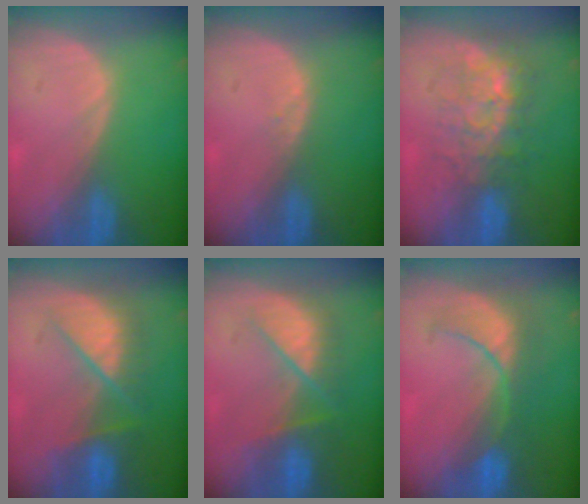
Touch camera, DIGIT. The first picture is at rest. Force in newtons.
{"total": 0.7, "press": 0.5, "slide": 0.5}
{"total": 8.4, "press": 7.6, "slide": 3.5}
{"total": 7.3, "press": 7.3, "slide": 0.6}
{"total": 7.4, "press": 7.2, "slide": 1.9}
{"total": 7.9, "press": 7.8, "slide": 1.3}